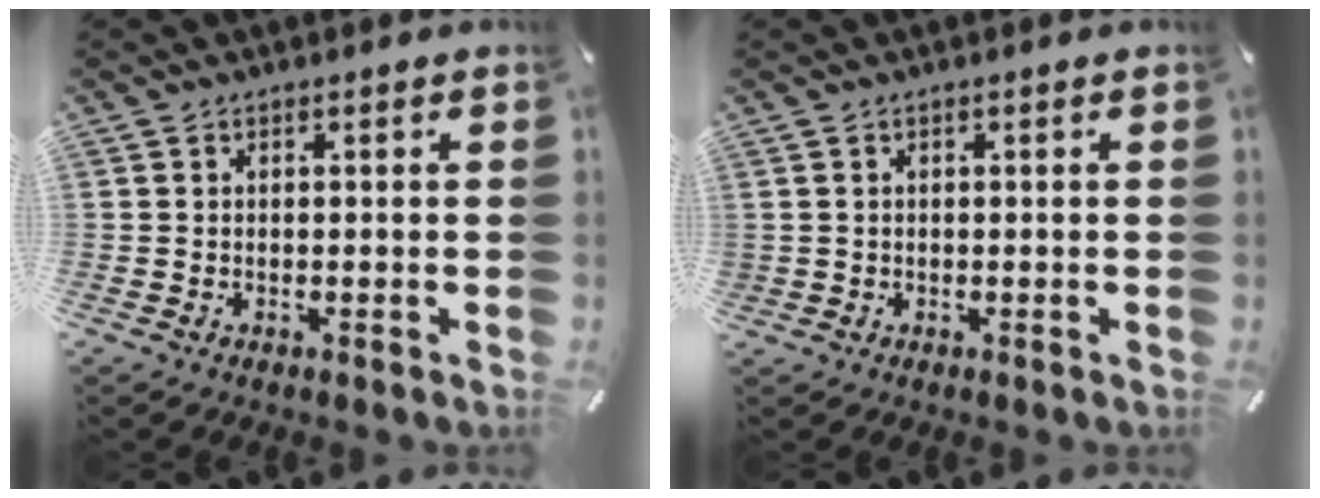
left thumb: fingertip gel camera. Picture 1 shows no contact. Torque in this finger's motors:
{"motor_torque": [0.76, 2.75, 1.86, -0.91, 0.57]}